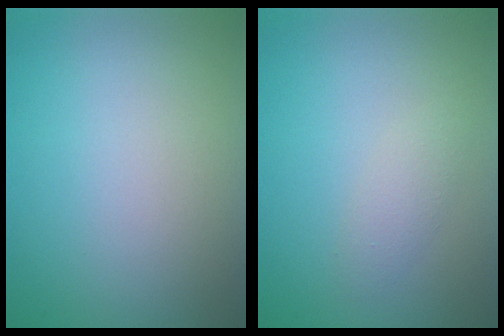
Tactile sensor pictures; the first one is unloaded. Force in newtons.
{"total": 1.2, "press": 1.2, "slide": 0.1}